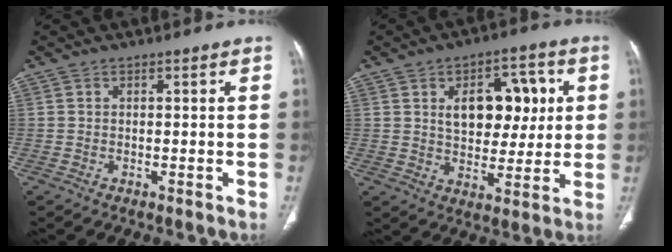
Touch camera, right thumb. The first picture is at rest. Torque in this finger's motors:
{"motor_torque": [0.02, 0.03, 0.45, 0.11, 0.05]}